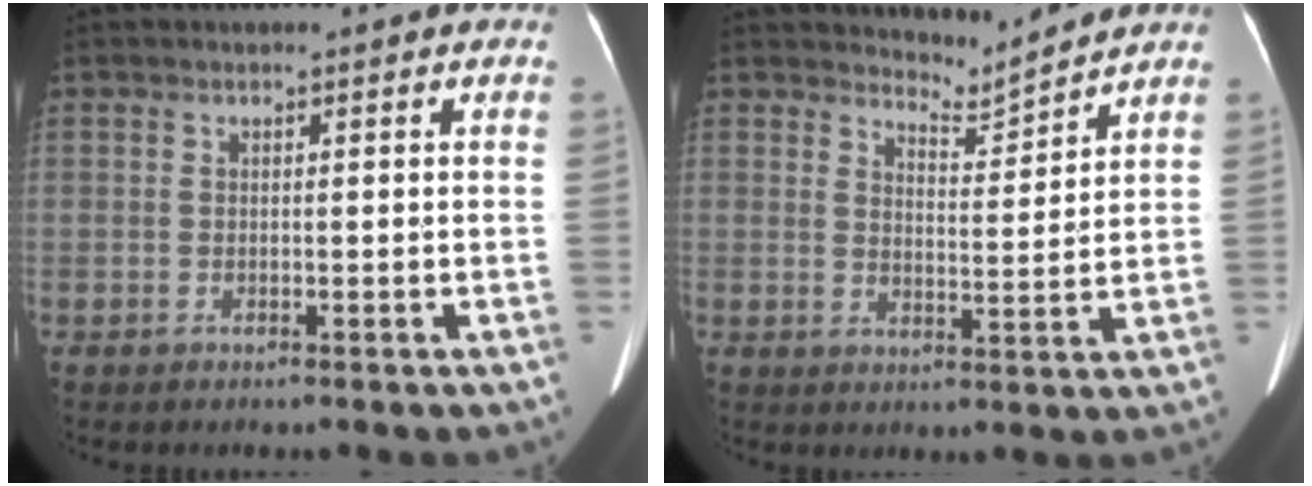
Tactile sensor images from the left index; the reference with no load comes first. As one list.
[{"total": 4.3, "force": [4.2, -0.8, -0.8], "torque": [0.004, -0.032, 0.070]}]